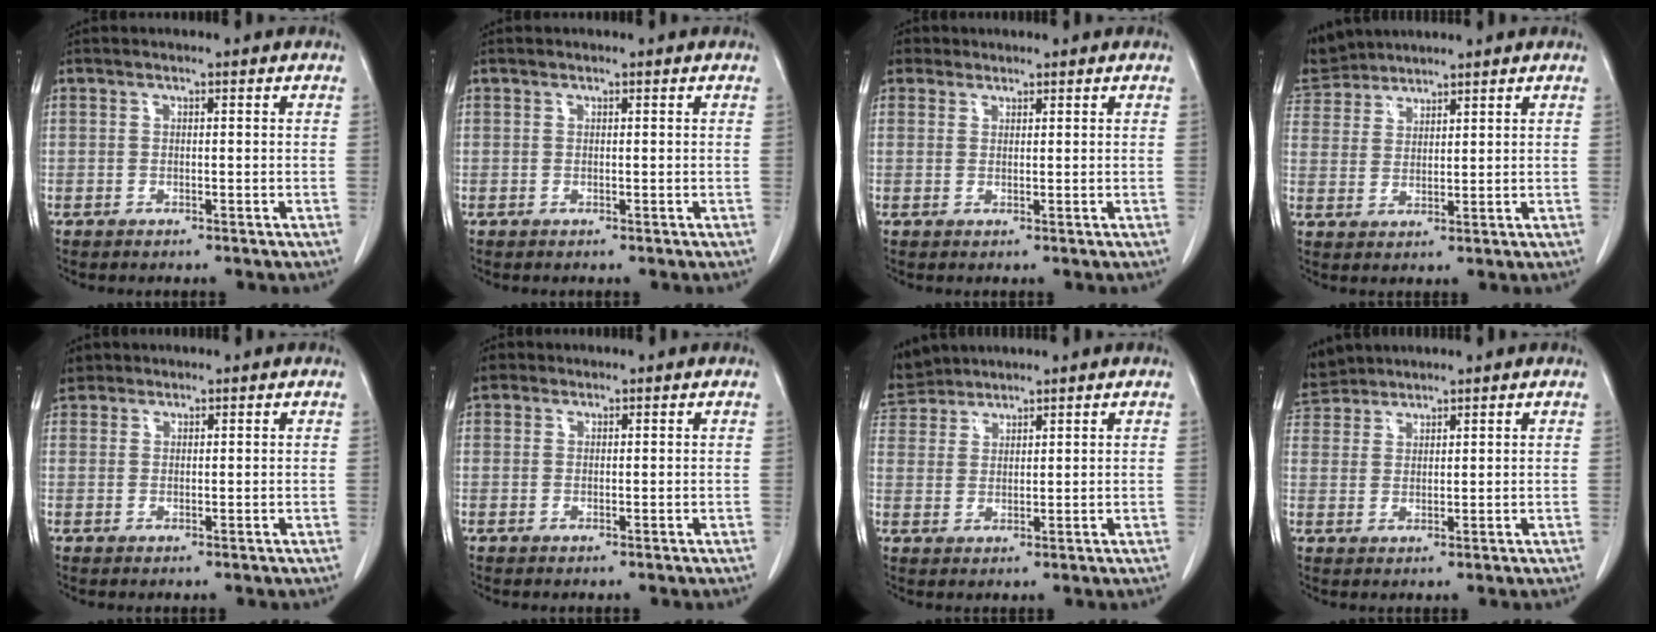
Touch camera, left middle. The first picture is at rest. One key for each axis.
{"total": 0.0}
{"total": 2.9, "fx": 1.9, "fy": 2.1, "fz": 0.3, "tx": -0.004, "ty": 0.013, "tz": 0.032}
{"total": 8.0, "fx": 7.6, "fy": 2.4, "fz": 0.8, "tx": -0.027, "ty": 0.021, "tz": 0.156}
{"total": 3.4, "fx": 2.6, "fy": 2.2, "fz": 0.4, "tx": -0.011, "ty": 0.012, "tz": 0.050}
{"total": 2.7, "fx": 1.8, "fy": 2.0, "fz": 0.6, "tx": -0.015, "ty": 0.018, "tz": 0.033}
{"total": 7.4, "fx": 7.0, "fy": 2.4, "fz": 0.6, "tx": -0.023, "ty": 0.022, "tz": 0.143}
{"total": 6.5, "fx": 6.1, "fy": 2.0, "fz": 0.5, "tx": -0.018, "ty": 0.022, "tz": 0.123}